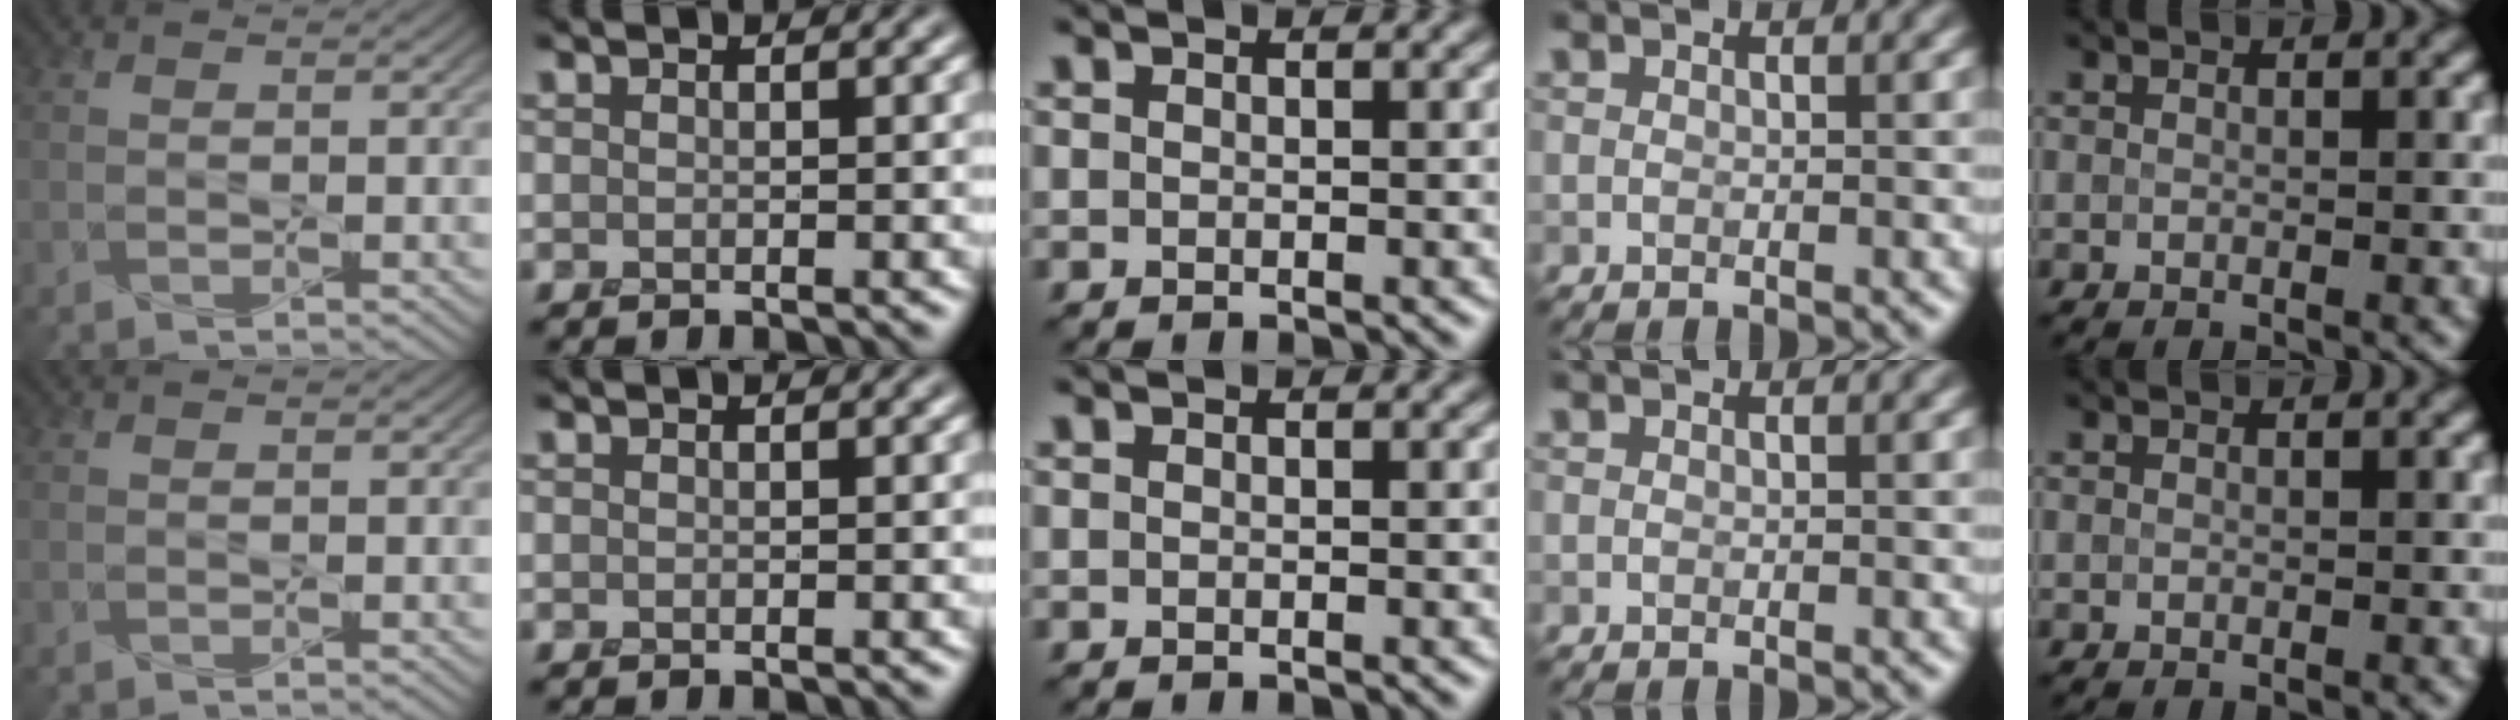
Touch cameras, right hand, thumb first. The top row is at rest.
{}